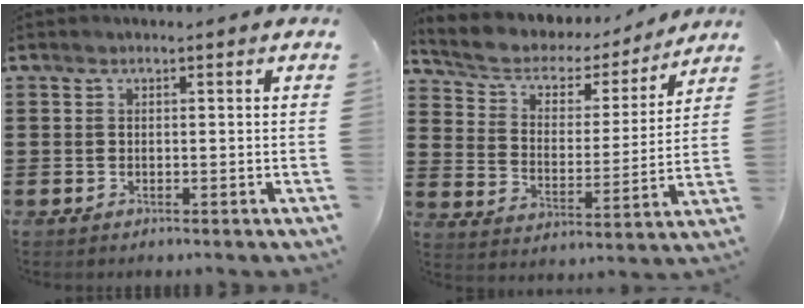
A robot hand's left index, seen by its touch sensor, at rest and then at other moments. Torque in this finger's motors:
{"motor_torque": [2.14, 0.00, 0.37, 0.07]}